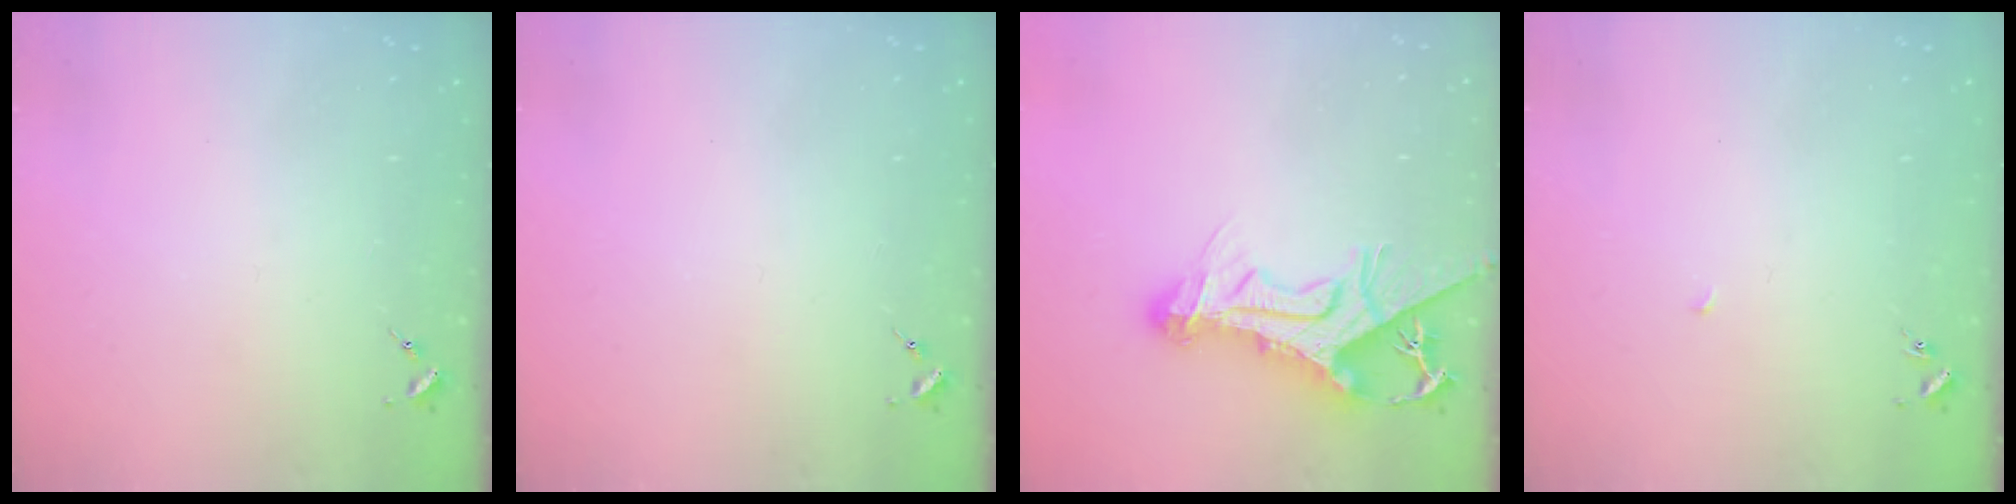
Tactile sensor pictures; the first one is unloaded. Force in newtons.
{"total": 0.0}
{"total": 15.8, "press": 15.6, "slide": 2.0}
{"total": 2.1, "press": 2.1, "slide": 0.1}